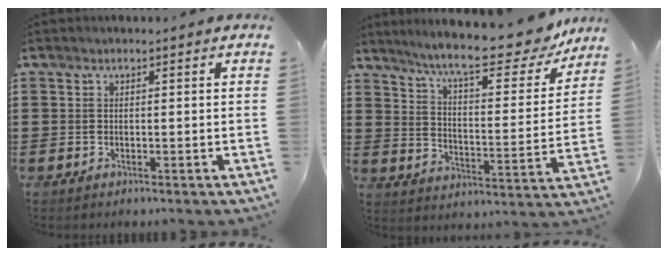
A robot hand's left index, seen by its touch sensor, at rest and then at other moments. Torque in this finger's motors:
{"motor_torque": [1.11, -1.03, 0.48, 0.21]}